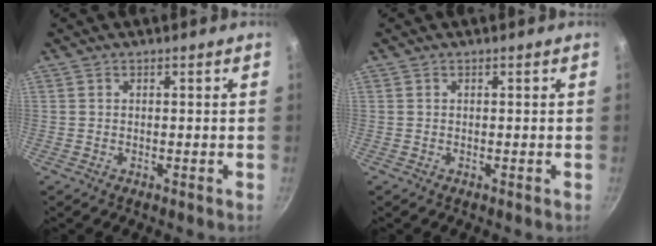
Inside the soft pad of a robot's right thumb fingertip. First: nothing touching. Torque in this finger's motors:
{"motor_torque": [0.00, 0.00, 0.00, 0.00, 0.00]}